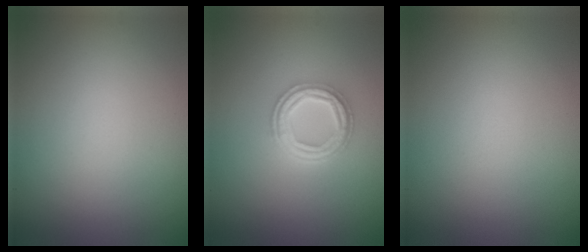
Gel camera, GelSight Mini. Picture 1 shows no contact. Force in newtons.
{"total": 4.1, "press": 3.3, "slide": 2.5}
{"total": 0.0}